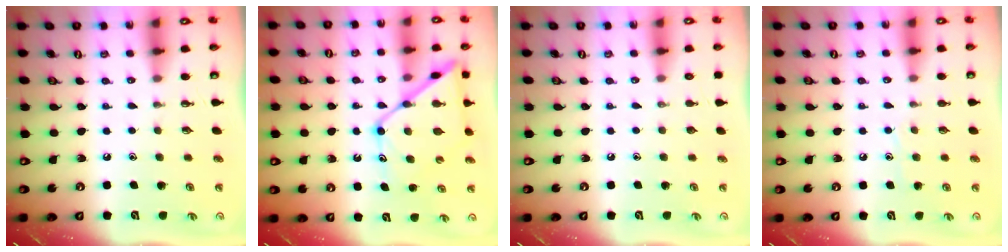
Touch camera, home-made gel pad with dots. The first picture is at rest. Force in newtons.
{"total": 15.7, "press": 15.7, "slide": 1.3}
{"total": 0.0}
{"total": 6.5, "press": 6.5, "slide": 0.7}